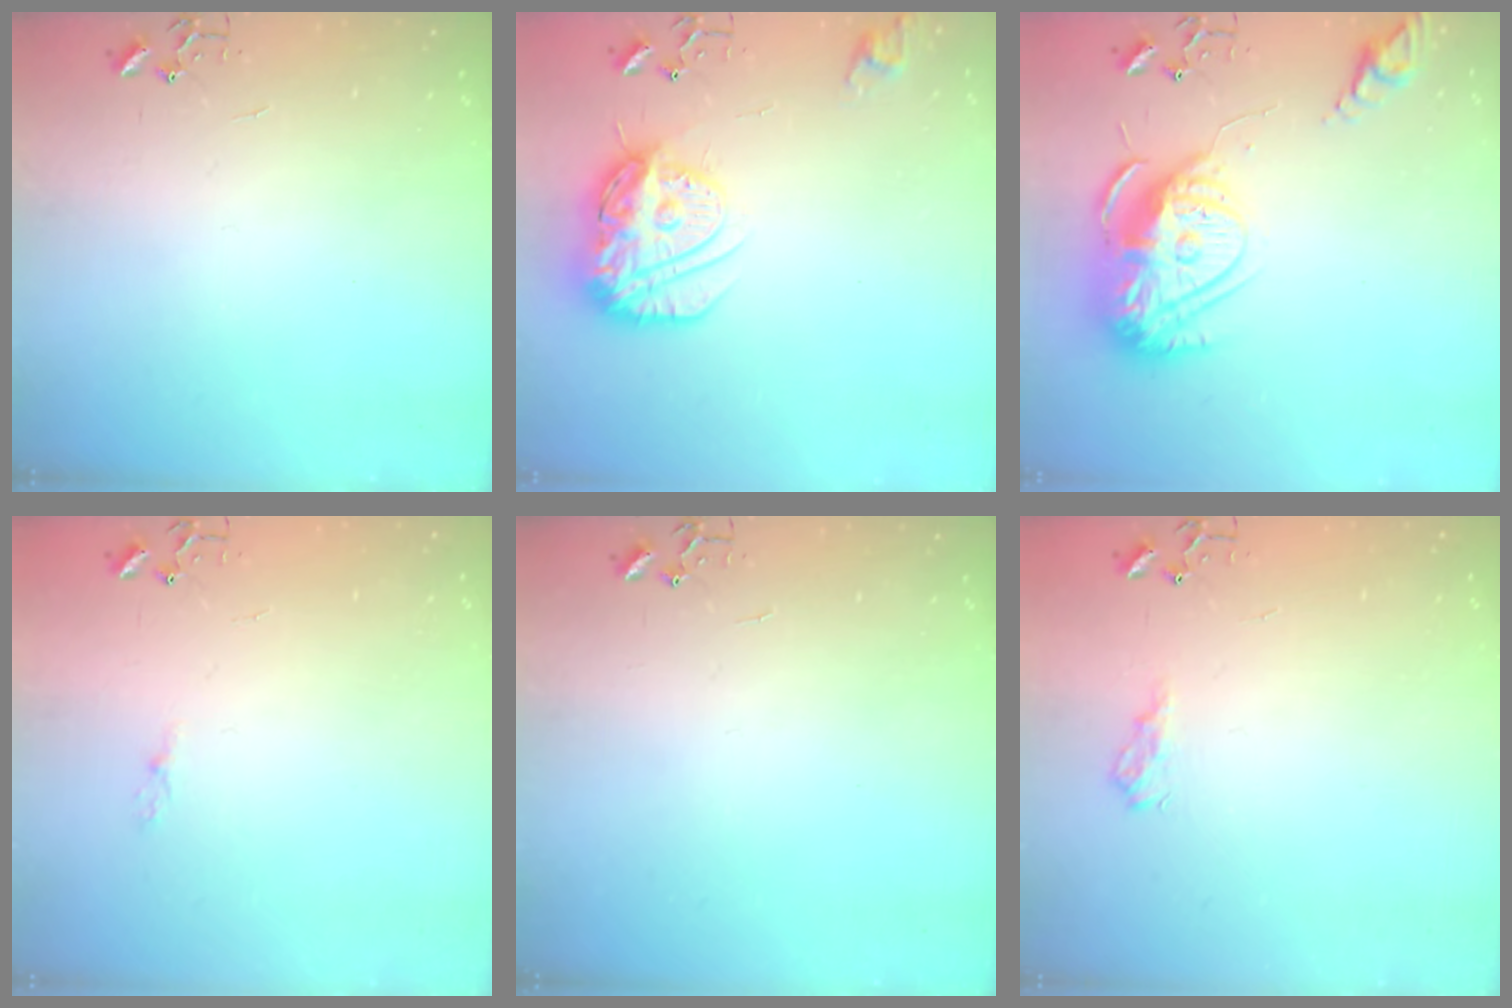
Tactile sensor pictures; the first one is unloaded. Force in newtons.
{"total": 16.5, "press": 16.5, "slide": 1.6}
{"total": 17.0, "press": 16.9, "slide": 1.5}
{"total": 3.3, "press": 3.3, "slide": 0.4}
{"total": 0.0}
{"total": 8.2, "press": 8.2, "slide": 0.9}